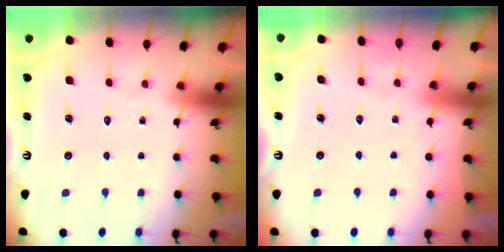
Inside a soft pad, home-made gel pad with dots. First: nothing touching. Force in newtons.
{"total": 2.2, "press": 2.2, "slide": 0.3}